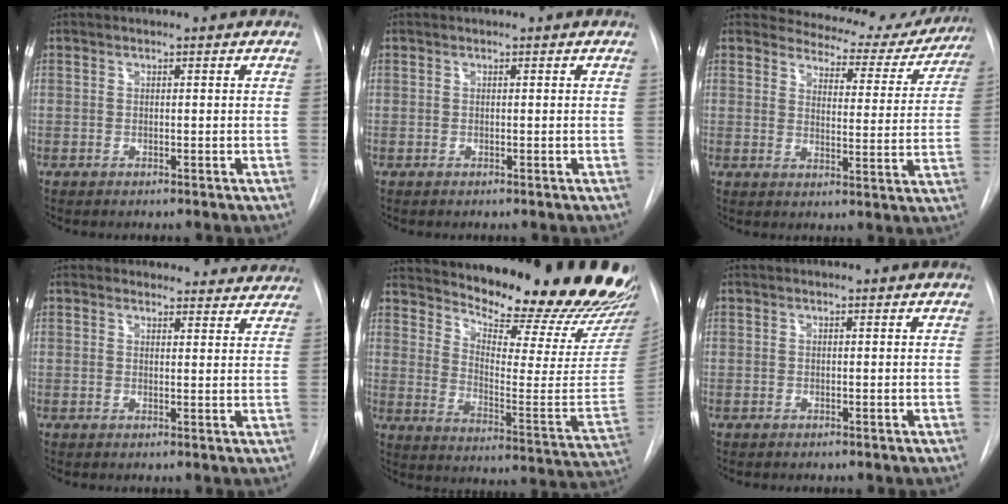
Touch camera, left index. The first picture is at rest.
{"total": 0.0}
{"total": 15.1, "force": [14.0, 5.2, 2.8], "torque": [-0.009, -0.032, 0.145]}
{"total": 10.0, "force": [9.4, 3.4, 0.1], "torque": [0.043, 0.000, 0.078]}
{"total": 26.4, "force": [24.2, 2.1, 10.5], "torque": [-0.165, -0.126, 0.312]}
{"total": 0.0}